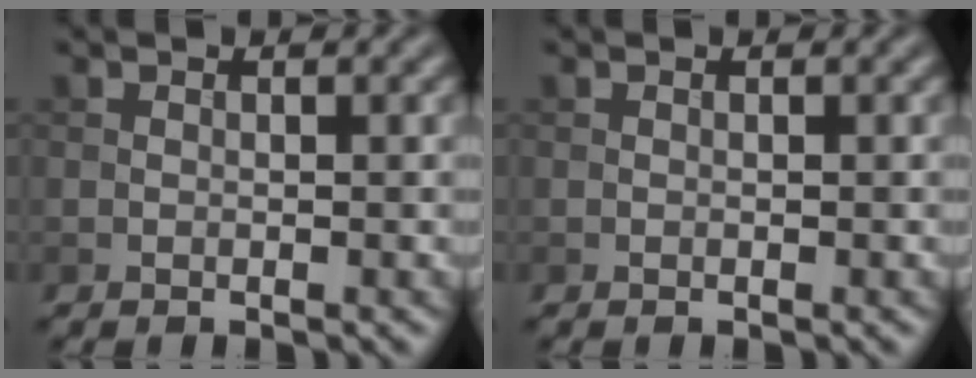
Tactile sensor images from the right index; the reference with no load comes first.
{"total": 0.0}